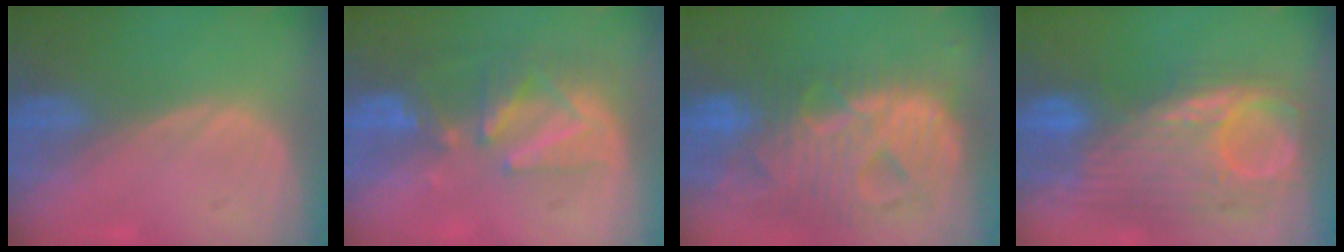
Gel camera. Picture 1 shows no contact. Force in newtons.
{"total": 8.2, "press": 7.4, "slide": 3.5}
{"total": 13.4, "press": 11.4, "slide": 7.0}
{"total": 12.0, "press": 10.4, "slide": 5.9}